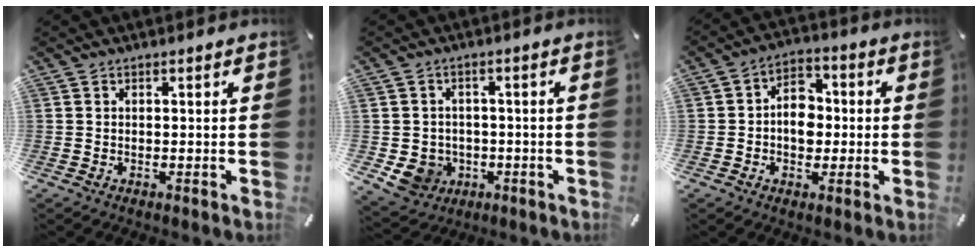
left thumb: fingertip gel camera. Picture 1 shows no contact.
{"total": 7.1, "force": [-1.9, 6.6, 1.8], "torque": [-0.048, 0.004, -0.035]}
{"total": 7.9, "force": [-1.0, 6.3, 4.6], "torque": [-0.071, 0.011, -0.020]}